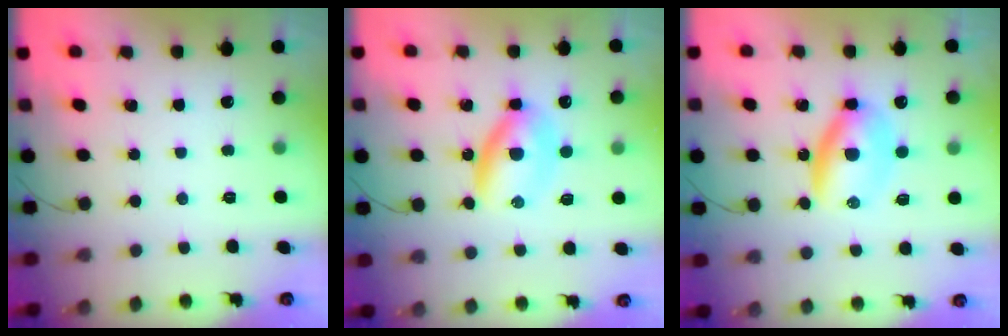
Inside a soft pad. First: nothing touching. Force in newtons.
{"total": 6.1, "press": 6.1, "slide": 0.7}
{"total": 7.0, "press": 7.0, "slide": 0.9}